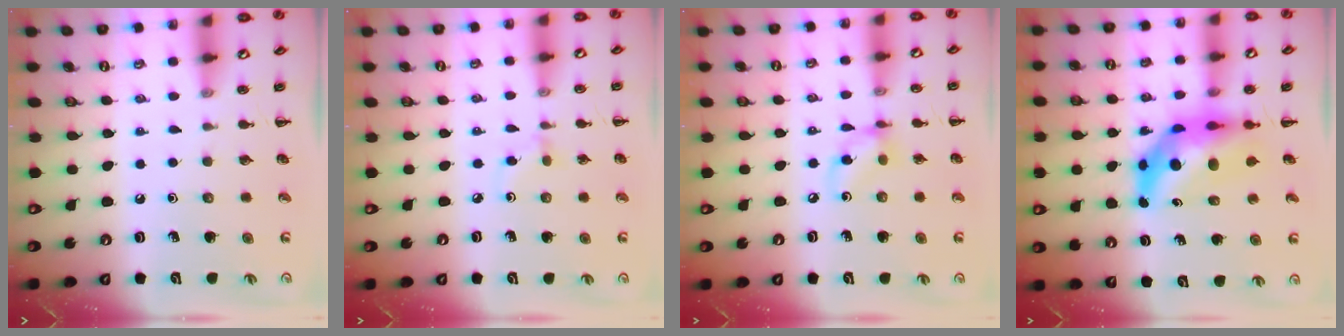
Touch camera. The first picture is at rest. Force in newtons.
{"total": 2.6, "press": 2.3, "slide": 1.1}
{"total": 7.0, "press": 6.9, "slide": 0.3}
{"total": 8.8, "press": 8.5, "slide": 2.5}